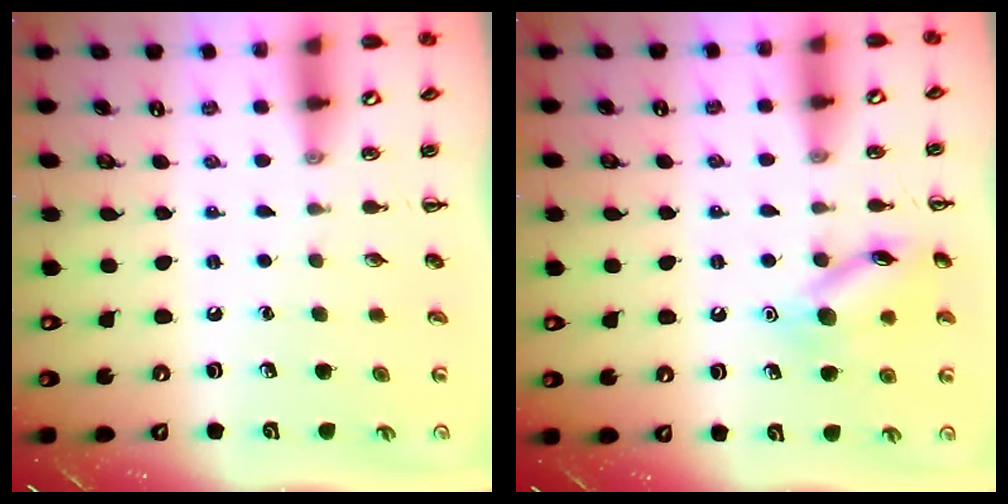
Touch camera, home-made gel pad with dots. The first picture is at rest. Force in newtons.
{"total": 12.8, "press": 12.8, "slide": 0.7}